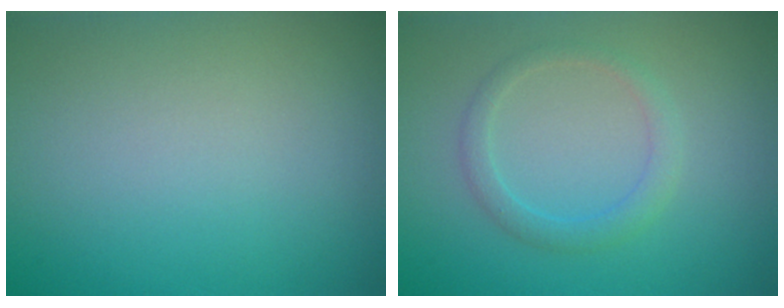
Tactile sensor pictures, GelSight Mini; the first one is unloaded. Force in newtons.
{"total": 1.8, "press": 1.8, "slide": 0.0}